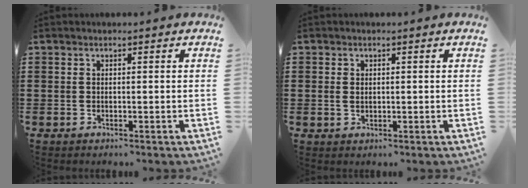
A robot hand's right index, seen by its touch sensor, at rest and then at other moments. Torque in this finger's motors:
{"motor_torque": [2.14, 0.00, 0.00, 0.00]}